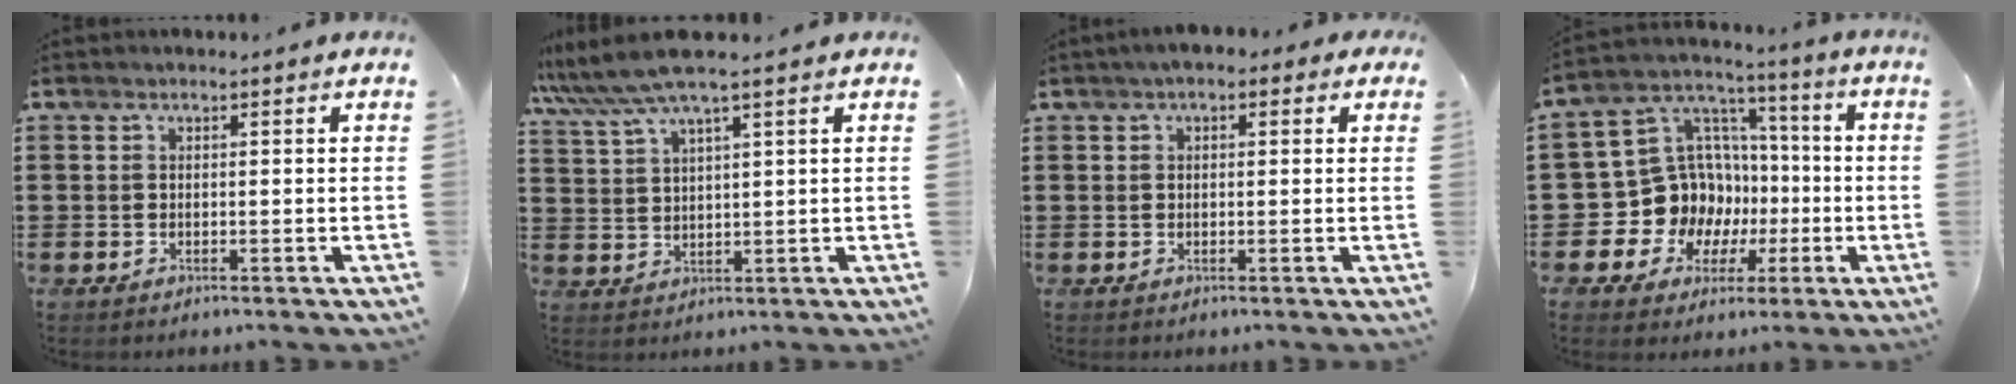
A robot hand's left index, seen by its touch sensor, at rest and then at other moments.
{"total": 5.9, "force": [4.5, 0.1, 3.9], "torque": [-0.089, -0.010, 0.077]}
{"total": 1.8, "force": [0.3, 1.2, 1.4], "torque": [-0.030, 0.010, 0.004]}
{"total": 12.7, "force": [-2.1, 12.0, 3.7], "torque": [-0.127, -0.013, -0.020]}